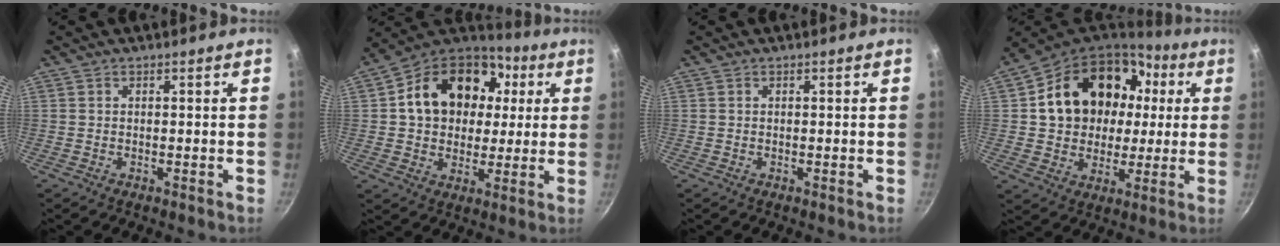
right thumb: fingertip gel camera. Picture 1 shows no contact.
{"total": 20.7, "force": [4.5, 15.9, 12.4], "torque": [-0.190, 0.026, 0.070]}
{"total": 0.0}
{"total": 22.5, "force": [4.8, 17.5, 13.3], "torque": [-0.206, 0.036, 0.088]}